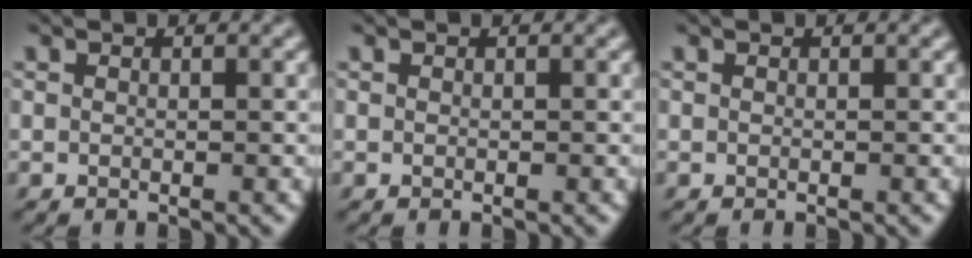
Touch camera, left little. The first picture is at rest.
{"total": 0.0}
{"total": 0.0}